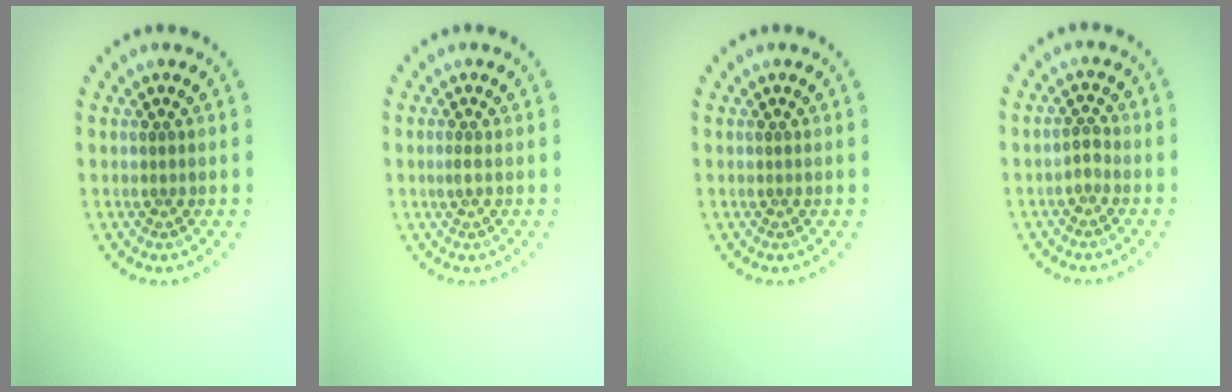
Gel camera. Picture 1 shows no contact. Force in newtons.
{"total": 0.7, "press": 0.4, "slide": 0.5}
{"total": 0.0}
{"total": 0.9, "press": 0.8, "slide": 0.4}